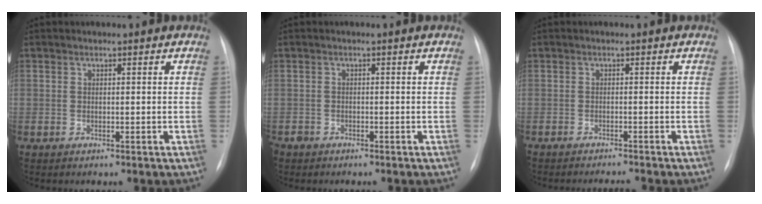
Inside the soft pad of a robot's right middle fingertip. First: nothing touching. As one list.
[{"total": 1.8, "force": [-1.5, 1.0, 0.1], "torque": [-0.007, 0.001, -0.026]}, {"total": 2.6, "force": [-2.5, -0.7, 0.4], "torque": [-0.006, -0.008, -0.036]}]